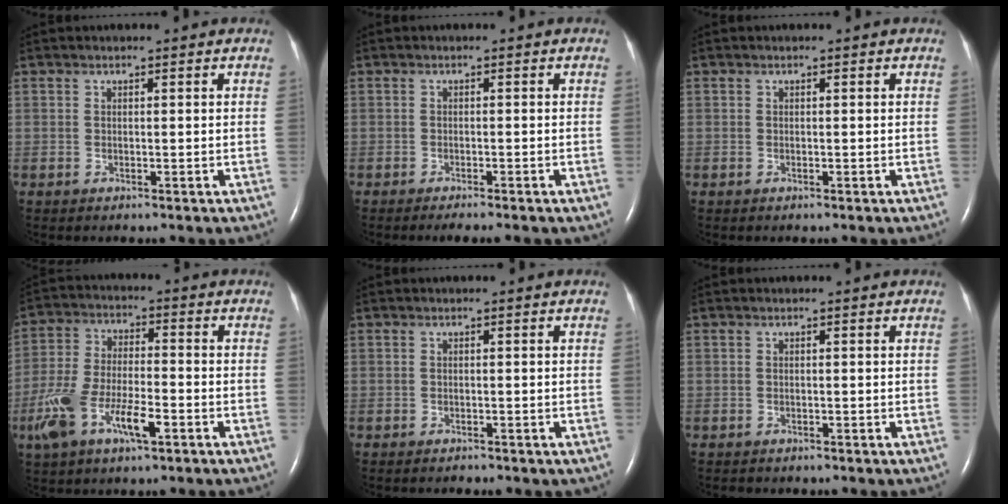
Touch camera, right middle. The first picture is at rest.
{"total": 4.2, "force": [-3.4, 0.4, 2.4], "torque": [-0.025, -0.006, -0.039]}
{"total": 0.0}
{"total": 10.9, "force": [-4.9, 3.6, 9.0], "torque": [-0.197, 0.000, -0.089]}
{"total": 1.3, "force": [-1.1, 0.5, 0.6], "torque": [-0.014, -0.002, -0.008]}
{"total": 0.8, "force": [-0.7, 0.4, 0.2], "torque": [-0.011, -0.001, -0.010]}